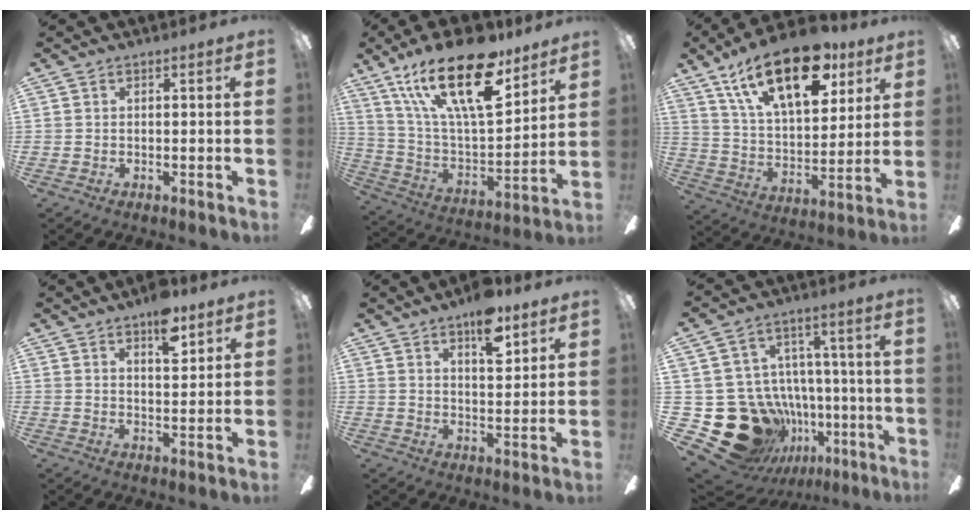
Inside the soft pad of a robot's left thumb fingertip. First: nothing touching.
{"total": 26.2, "force": [15.9, 10.2, 18.1], "torque": [-0.336, -0.088, 0.272]}
{"total": 23.2, "force": [13.4, 11.2, 15.3], "torque": [-0.247, -0.056, 0.231]}
{"total": 8.2, "force": [5.6, 3.0, 5.2], "torque": [-0.065, -0.029, 0.091]}
{"total": 9.9, "force": [6.7, 3.7, 6.2], "torque": [-0.080, -0.033, 0.109]}
{"total": 23.0, "force": [-8.5, 18.7, 10.5], "torque": [-0.199, 0.042, -0.076]}